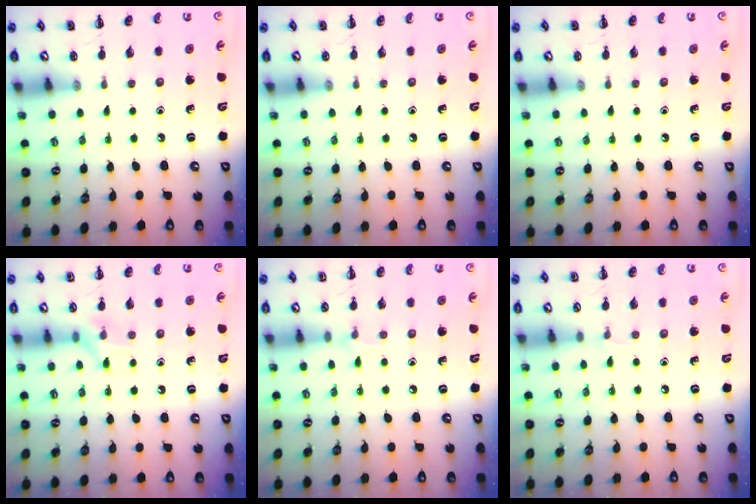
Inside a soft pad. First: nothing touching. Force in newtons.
{"total": 0.0}
{"total": 0.0}
{"total": 6.6, "press": 6.5, "slide": 0.9}
{"total": 3.7, "press": 3.5, "slide": 1.3}
{"total": 3.4, "press": 3.2, "slide": 1.3}